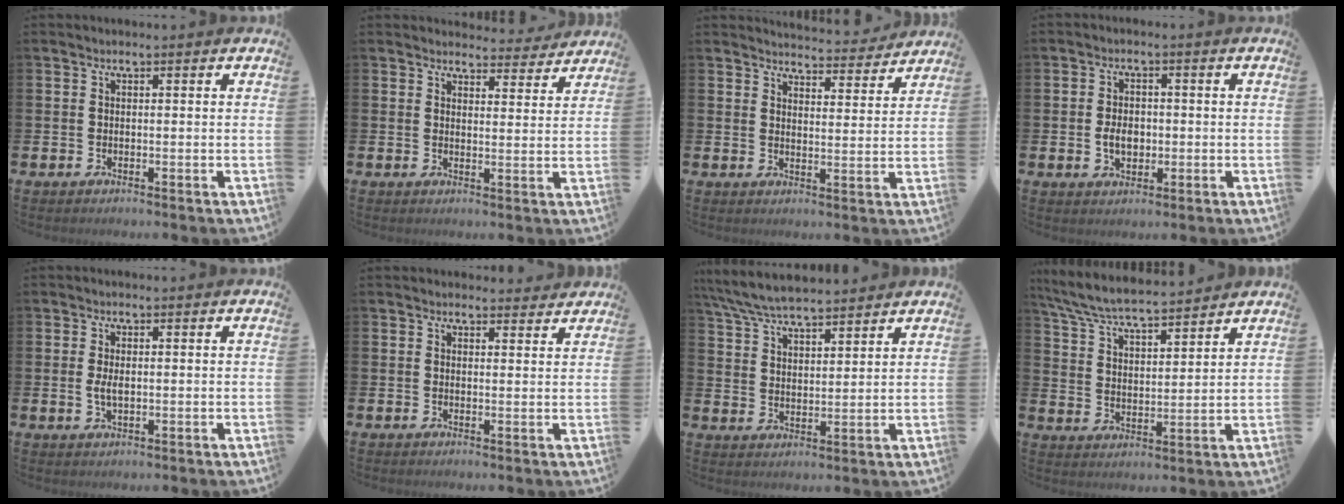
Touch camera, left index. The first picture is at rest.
{"total": 4.0, "force": [3.9, 0.9, 0.1], "torque": [-0.002, -0.025, 0.068]}
{"total": 4.6, "force": [4.6, 0.5, 0.1], "torque": [-0.005, -0.037, 0.078]}
{"total": 3.6, "force": [-0.4, 2.5, 2.5], "torque": [-0.028, -0.003, -0.015]}
{"total": 2.2, "force": [0.1, 1.0, 1.9], "torque": [-0.031, 0.001, -0.001]}
{"total": 1.9, "force": [1.9, 0.4, 0.0], "torque": [0.007, -0.007, 0.032]}
{"total": 6.8, "force": [6.5, 1.0, 1.7], "torque": [-0.058, -0.026, 0.119]}
{"total": 6.8, "force": [6.5, 0.6, 1.9], "torque": [-0.063, -0.039, 0.114]}